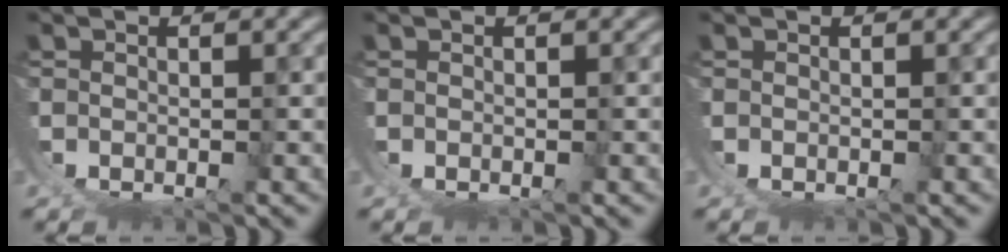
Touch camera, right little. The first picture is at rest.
{"total": 0.0}
{"total": 0.0}